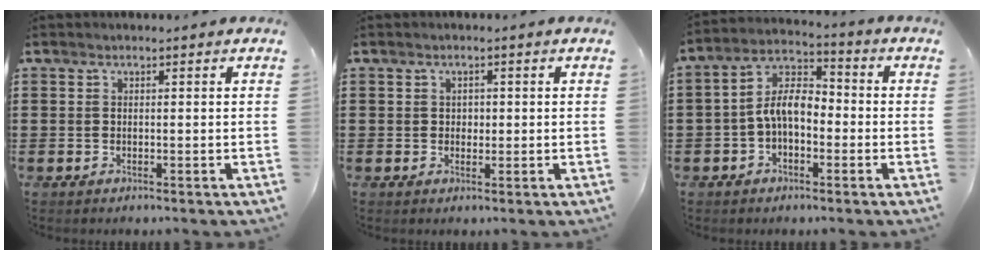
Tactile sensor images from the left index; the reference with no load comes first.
{"total": 1.2, "force": [0.3, 1.0, 0.7], "torque": [-0.015, 0.008, 0.004]}
{"total": 7.2, "force": [-1.3, 3.9, 6.0], "torque": [-0.143, 0.003, -0.036]}